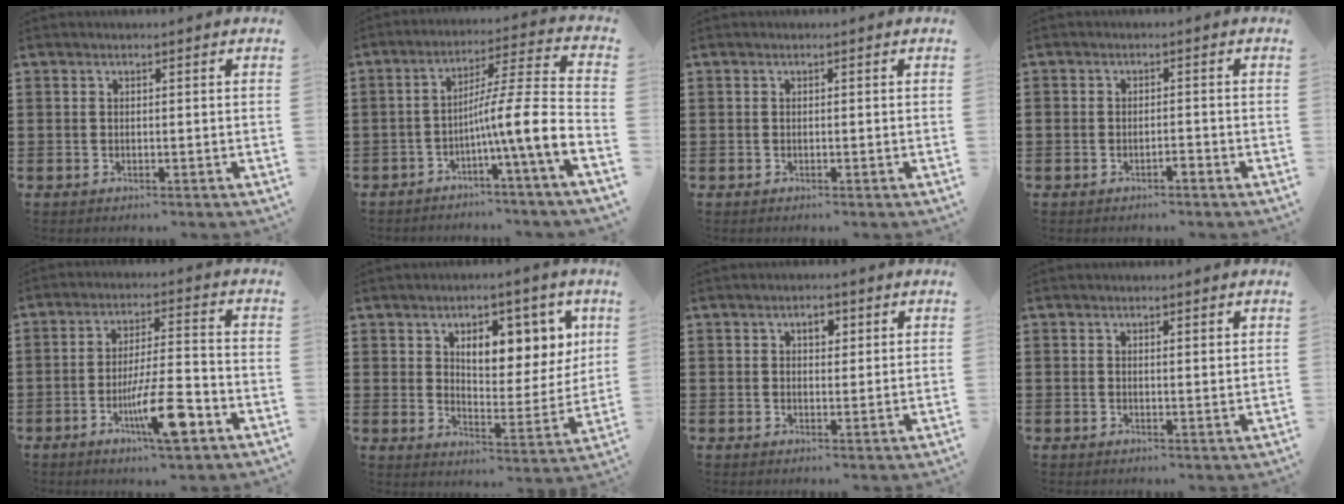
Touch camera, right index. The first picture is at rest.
{"total": 10.3, "force": [-3.6, -0.2, 9.6], "torque": [-0.156, -0.029, -0.076]}
{"total": 0.0}
{"total": 1.3, "force": [-1.2, 0.3, 0.1], "torque": [-0.007, 0.000, -0.024]}
{"total": 10.7, "force": [-4.8, 2.2, 9.3], "torque": [-0.168, 0.002, -0.084]}
{"total": 8.2, "force": [4.3, 4.2, 5.5], "torque": [-0.088, -0.012, 0.068]}
{"total": 2.3, "force": [1.0, 1.3, 1.6], "torque": [-0.027, 0.005, 0.015]}
{"total": 0.9, "force": [0.6, 0.0, 0.6], "torque": [-0.011, 0.001, 0.011]}